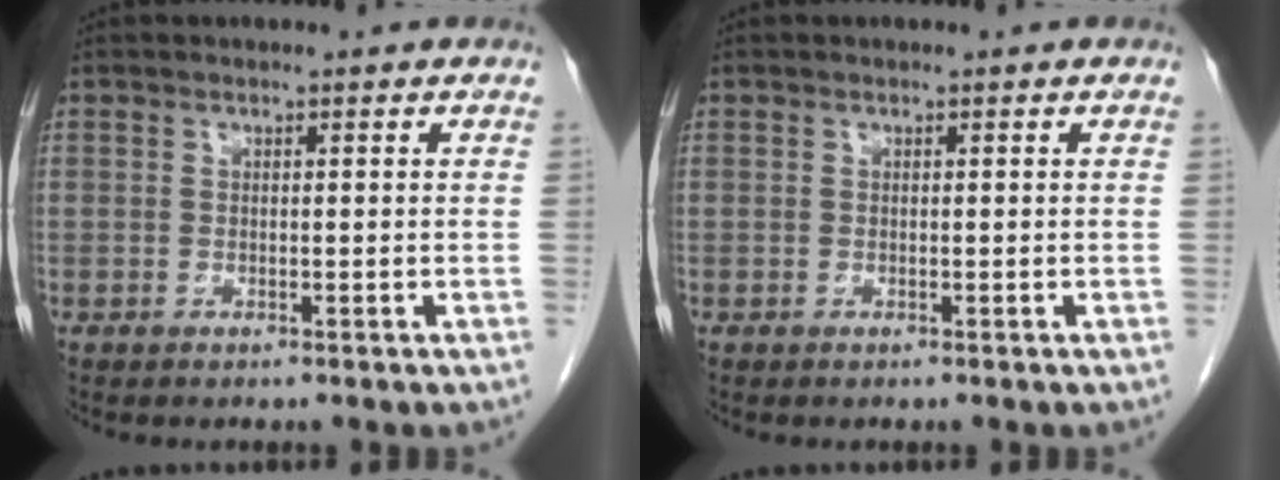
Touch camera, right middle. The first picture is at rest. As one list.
[{"total": 0.0}]